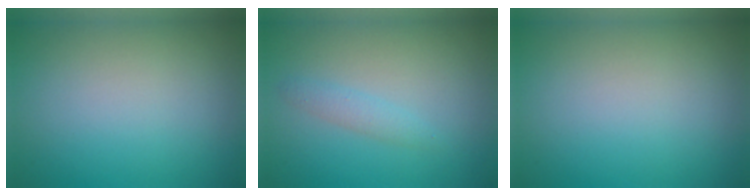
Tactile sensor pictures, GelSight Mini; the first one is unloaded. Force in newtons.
{"total": 1.3, "press": 1.3, "slide": 0.0}
{"total": 0.0}